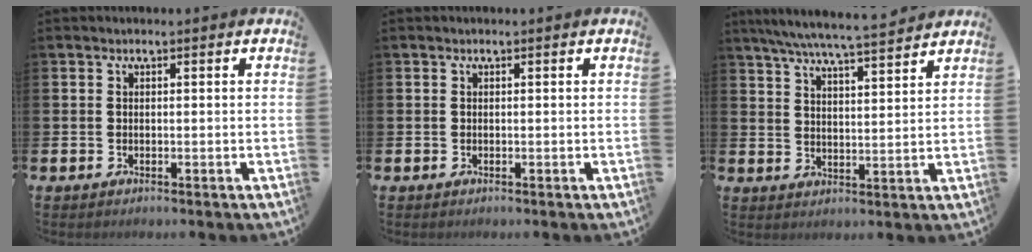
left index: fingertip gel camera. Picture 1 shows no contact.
{"total": 0.0}
{"total": 6.6, "force": [6.2, 0.1, 2.3], "torque": [-0.059, -0.039, 0.109]}